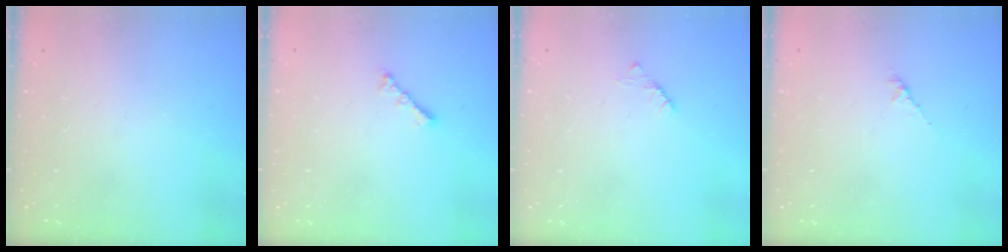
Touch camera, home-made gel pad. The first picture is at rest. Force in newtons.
{"total": 3.0, "press": 3.0, "slide": 0.5}
{"total": 2.2, "press": 2.2, "slide": 0.3}
{"total": 1.5, "press": 1.4, "slide": 0.5}